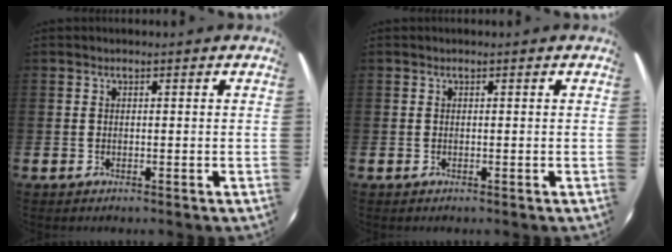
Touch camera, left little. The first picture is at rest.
{"total": 0.0}